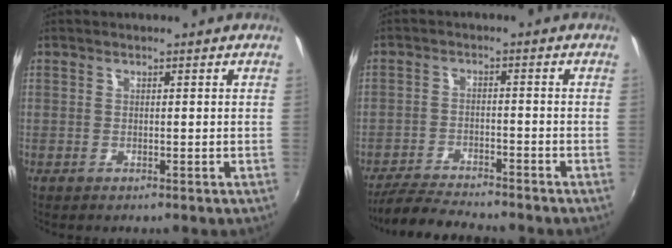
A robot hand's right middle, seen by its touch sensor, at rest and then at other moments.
{"total": 8.4, "force": [-7.8, 1.3, 2.8], "torque": [-0.084, -0.010, -0.133]}